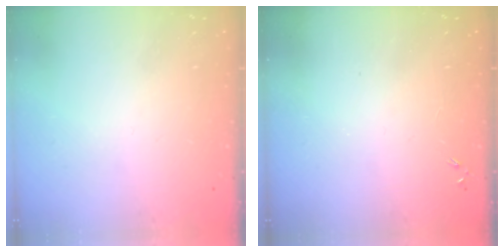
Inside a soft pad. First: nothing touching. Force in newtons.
{"total": 0.0}